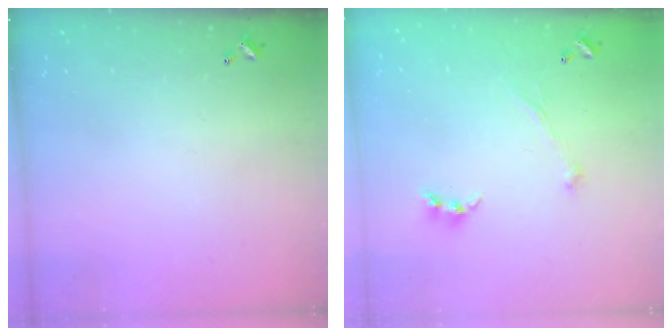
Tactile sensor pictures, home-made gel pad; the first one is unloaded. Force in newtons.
{"total": 2.1, "press": 2.0, "slide": 0.7}